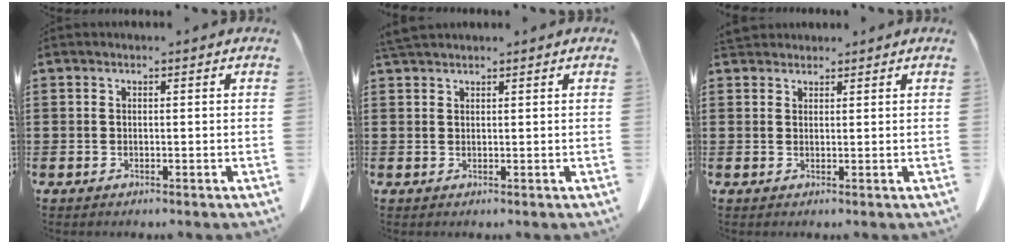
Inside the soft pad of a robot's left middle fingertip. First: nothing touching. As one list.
[{"total": 1.9, "force": [1.8, 0.3, 0.7], "torque": [-0.020, 0.000, 0.036]}, {"total": 2.0, "force": [1.8, 0.8, 0.3], "torque": [-0.012, 0.003, 0.038]}]